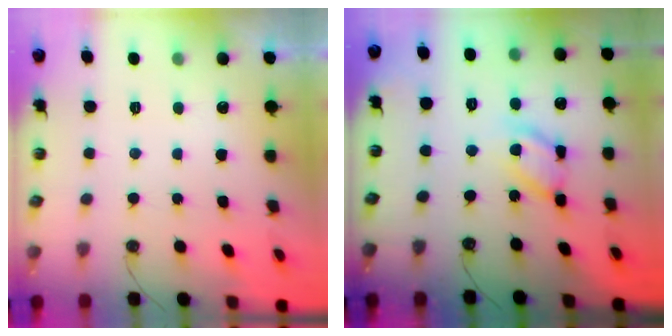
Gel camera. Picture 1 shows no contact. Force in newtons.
{"total": 12.8, "press": 12.8, "slide": 0.9}